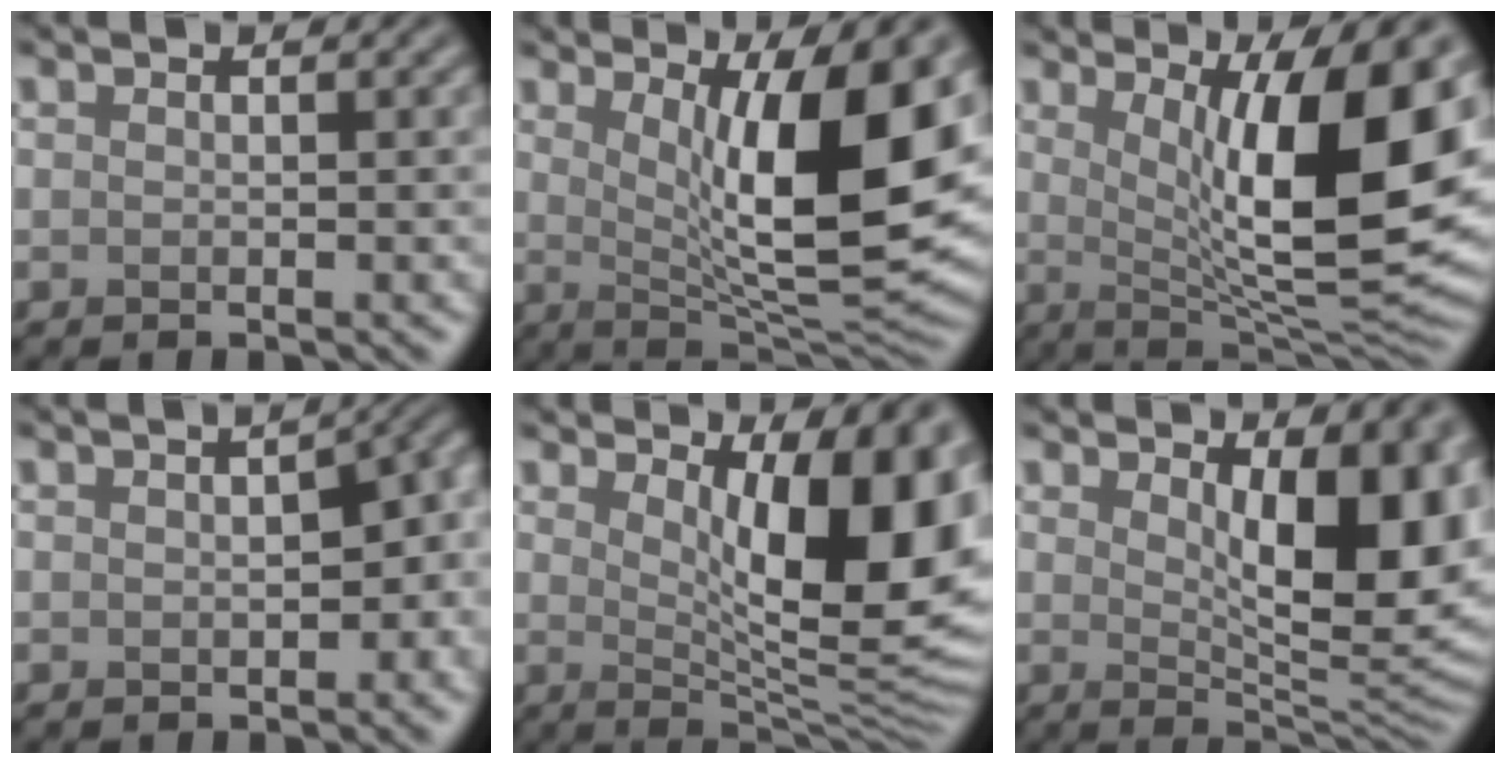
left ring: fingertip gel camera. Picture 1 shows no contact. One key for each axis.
{"total": 11.8, "fx": 2.6, "fy": 3.2, "fz": 11.1, "tx": -0.157, "ty": -0.015, "tz": 0.048}
{"total": 13.6, "fx": 2.6, "fy": 3.8, "fz": 12.8, "tx": -0.166, "ty": -0.014, "tz": 0.044}
{"total": 8.2, "fx": 0.0, "fy": 4.6, "fz": 6.9, "tx": -0.061, "ty": -0.002, "tz": 0.006}
{"total": 12.6, "fx": 3.1, "fy": 4.1, "fz": 11.5, "tx": -0.126, "ty": -0.008, "tz": 0.049}
{"total": 10.4, "fx": 2.7, "fy": 4.4, "fz": 9.1, "tx": -0.106, "ty": -0.005, "tz": 0.043}